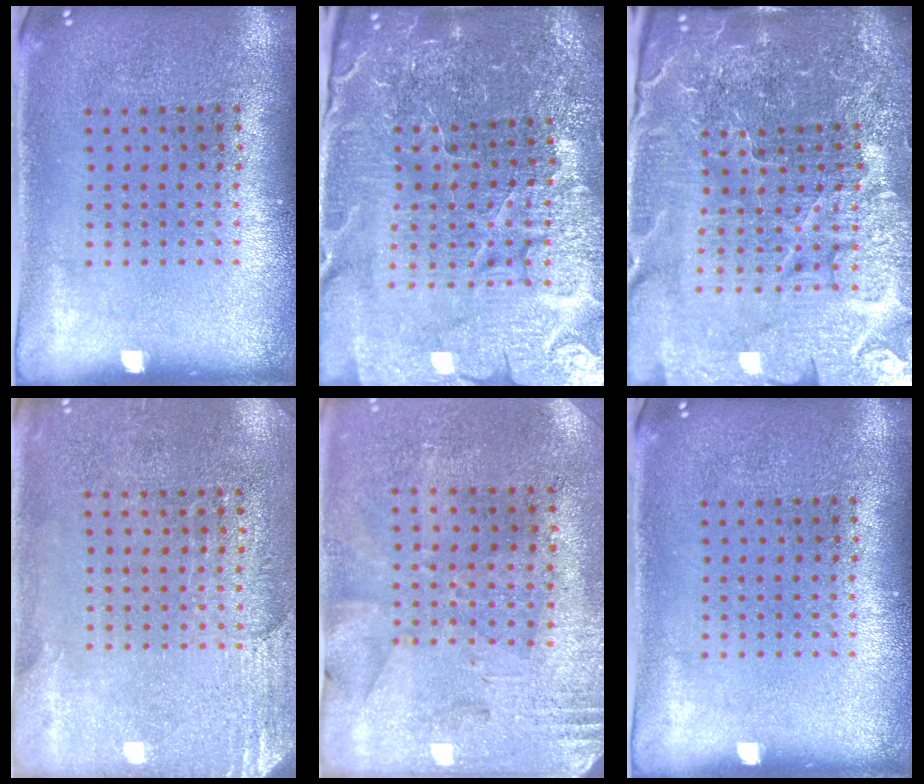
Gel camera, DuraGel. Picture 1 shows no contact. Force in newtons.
{"total": 5.3, "press": 5.0, "slide": 1.8}
{"total": 6.7, "press": 5.9, "slide": 3.1}
{"total": 2.6, "press": 2.3, "slide": 1.2}
{"total": 2.7, "press": 2.3, "slide": 1.5}
{"total": 0.0}